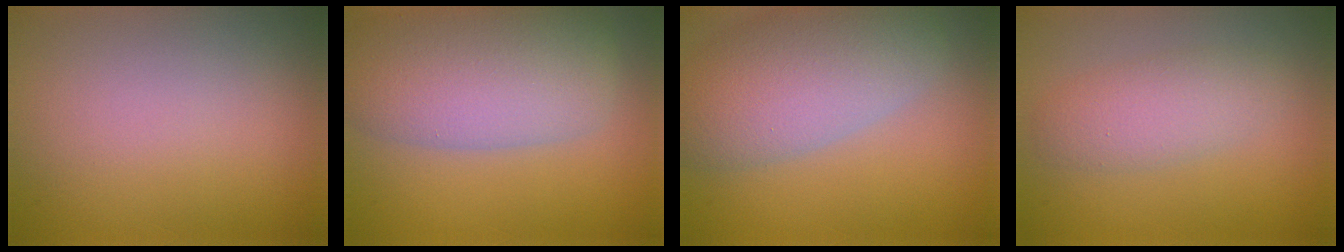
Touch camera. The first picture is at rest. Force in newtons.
{"total": 8.8, "press": 8.8, "slide": 0.4}
{"total": 7.8, "press": 7.8, "slide": 0.5}
{"total": 2.0, "press": 1.9, "slide": 0.2}